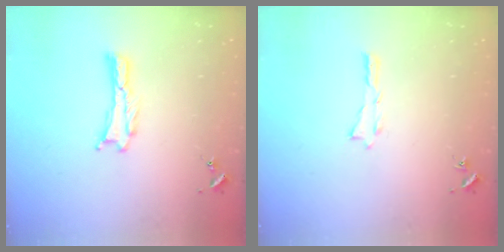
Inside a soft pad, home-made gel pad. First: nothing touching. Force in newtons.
{"total": 0.0}